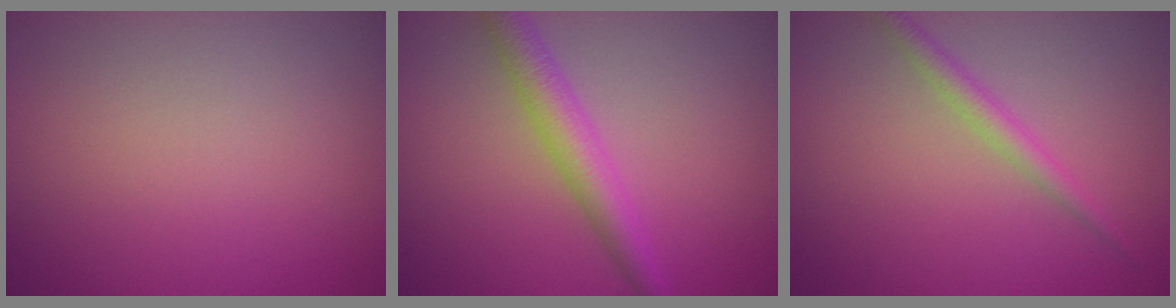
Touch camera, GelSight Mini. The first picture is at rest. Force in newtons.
{"total": 3.6, "press": 3.6, "slide": 0.1}
{"total": 2.0, "press": 2.0, "slide": 0.0}